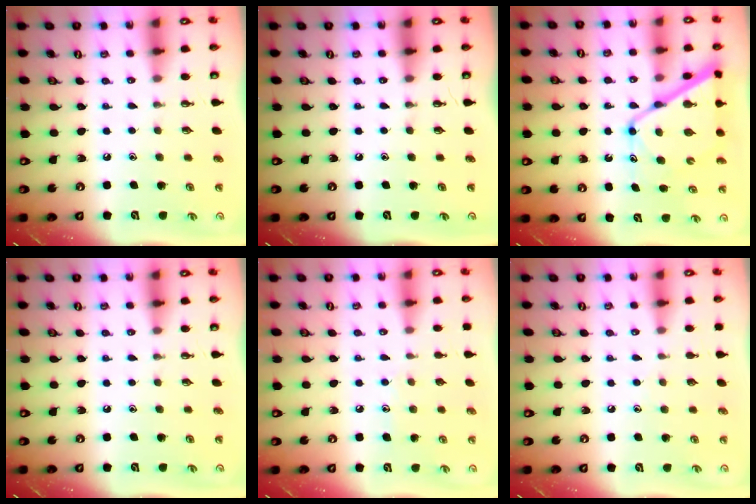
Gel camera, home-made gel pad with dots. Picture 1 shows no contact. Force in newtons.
{"total": 0.0}
{"total": 14.0, "press": 14.0, "slide": 1.1}
{"total": 0.0}
{"total": 5.7, "press": 5.7, "slide": 0.6}
{"total": 4.0, "press": 4.0, "slide": 0.6}